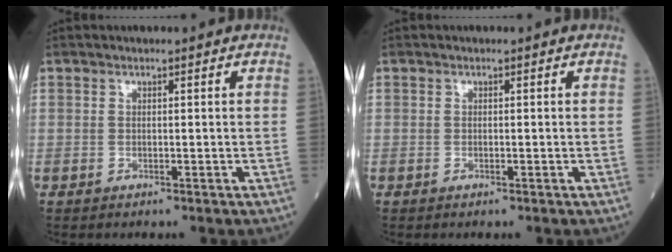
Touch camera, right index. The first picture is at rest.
{"total": 0.0}